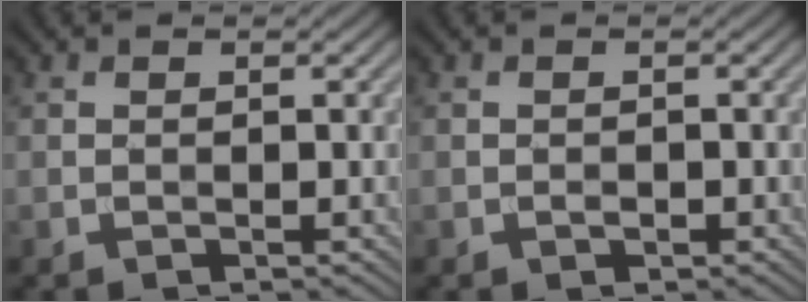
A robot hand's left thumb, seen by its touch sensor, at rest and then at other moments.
{"total": 0.9, "force": [-0.4, 0.6, 0.5], "torque": [-0.006, 0.002, -0.007]}